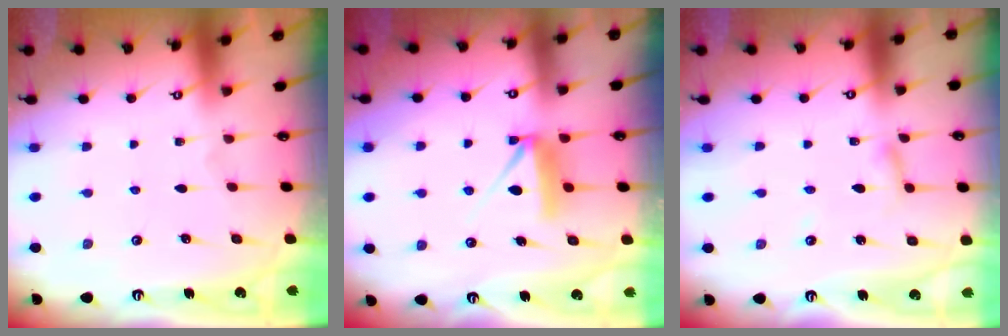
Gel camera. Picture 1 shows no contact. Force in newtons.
{"total": 7.6, "press": 7.6, "slide": 0.4}
{"total": 2.7, "press": 2.7, "slide": 0.2}